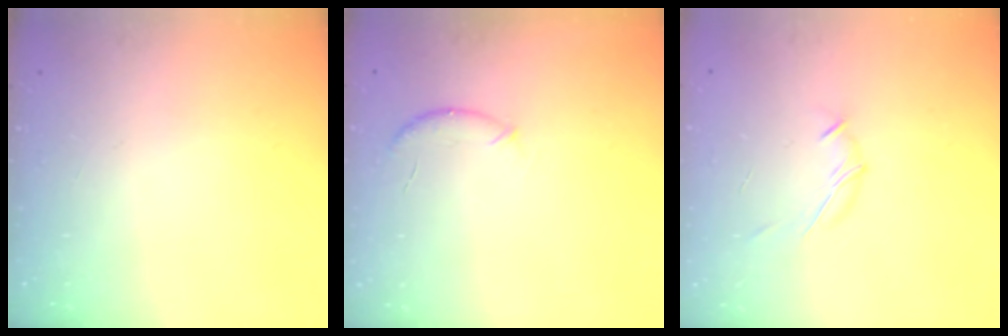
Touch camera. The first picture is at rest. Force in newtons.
{"total": 6.5, "press": 6.5, "slide": 1.0}
{"total": 7.1, "press": 7.0, "slide": 1.5}